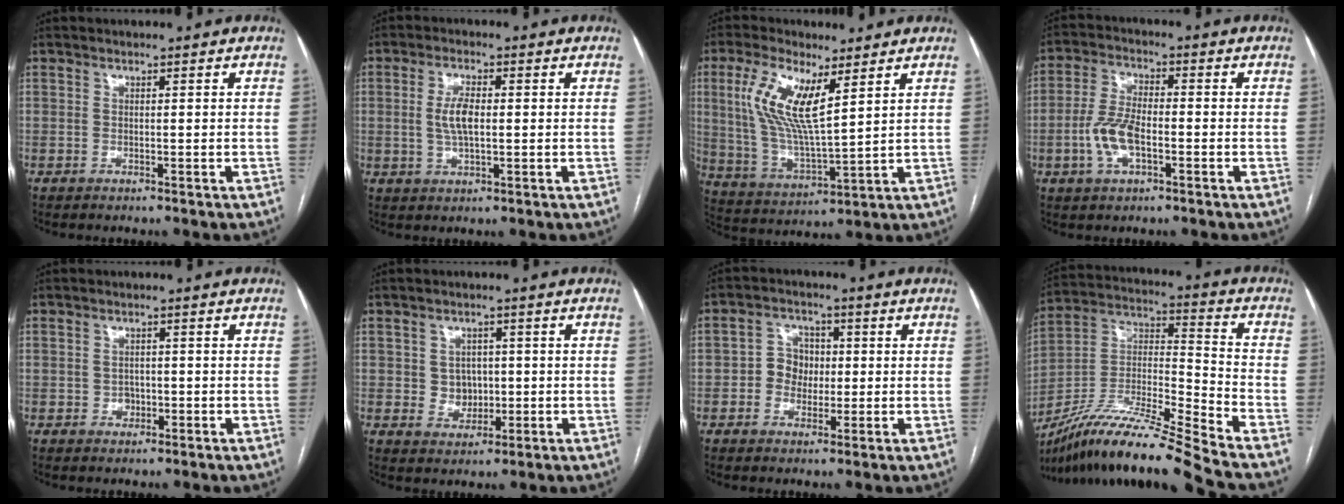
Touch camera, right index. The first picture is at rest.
{"total": 4.7, "force": [0.3, 1.6, 4.5], "torque": [-0.094, 0.005, 0.006]}
{"total": 12.1, "force": [4.8, 3.0, 10.7], "torque": [-0.237, 0.003, 0.098]}
{"total": 7.2, "force": [-2.2, 2.8, 6.3], "torque": [-0.140, 0.006, -0.042]}
{"total": 1.7, "force": [-0.3, 1.5, 0.6], "torque": [-0.009, 0.007, -0.001]}
{"total": 4.1, "force": [0.3, 3.8, 1.5], "torque": [-0.019, 0.011, 0.015]}
{"total": 4.8, "force": [-0.3, 4.3, 2.2], "torque": [-0.037, 0.020, -0.005]}
{"total": 19.8, "force": [-16.6, -1.4, 10.8], "torque": [-0.227, -0.008, -0.309]}